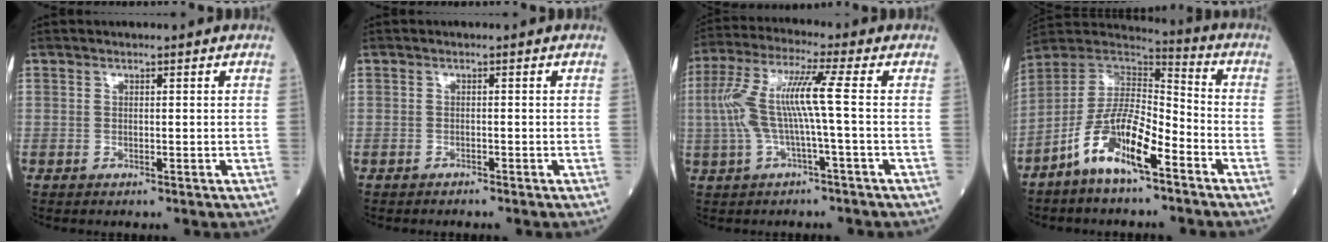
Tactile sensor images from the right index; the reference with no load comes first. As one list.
[{"total": 0.6, "force": [-0.6, 0.0, 0.0], "torque": [-0.006, -0.001, -0.013]}, {"total": 9.4, "force": [-0.4, -0.2, 9.4], "torque": [-0.203, 0.028, -0.010]}, {"total": 12.3, "force": [-6.9, 3.0, 9.7], "torque": [-0.187, 0.003, -0.133]}]